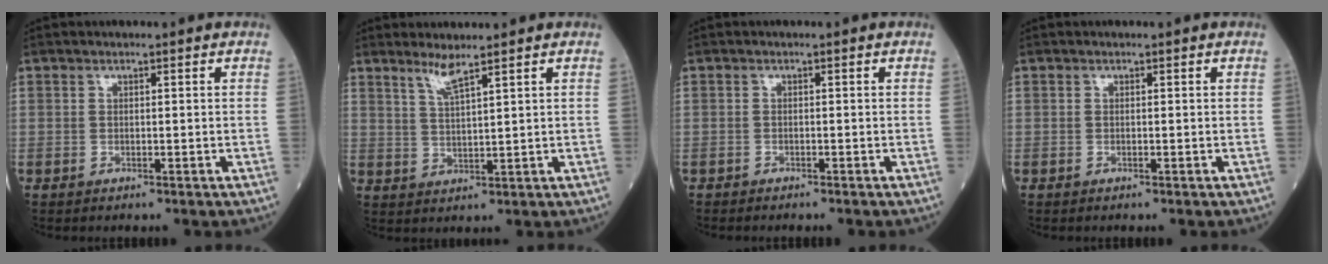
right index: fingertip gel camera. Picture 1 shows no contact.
{"total": 3.6, "force": [2.8, -0.5, 2.2], "torque": [-0.046, -0.011, 0.057]}
{"total": 1.1, "force": [-1.0, 0.1, 0.3], "torque": [-0.008, -0.001, -0.017]}
{"total": 0.0}